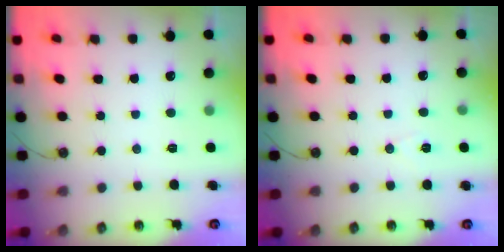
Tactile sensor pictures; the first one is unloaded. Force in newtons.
{"total": 4.7, "press": 3.0, "slide": 3.6}